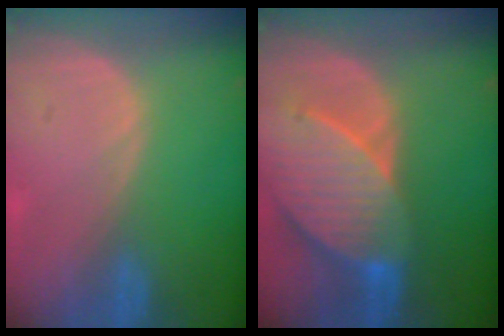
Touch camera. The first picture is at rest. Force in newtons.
{"total": 9.8, "press": 8.8, "slide": 4.3}